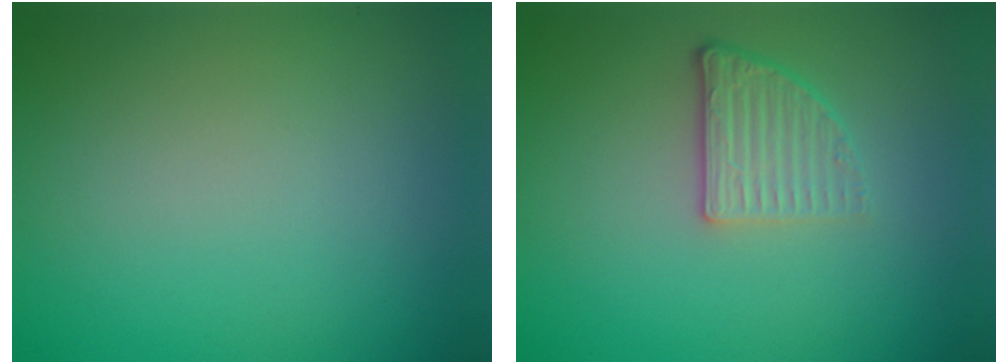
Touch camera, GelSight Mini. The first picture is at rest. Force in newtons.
{"total": 3.0, "press": 2.3, "slide": 1.8}